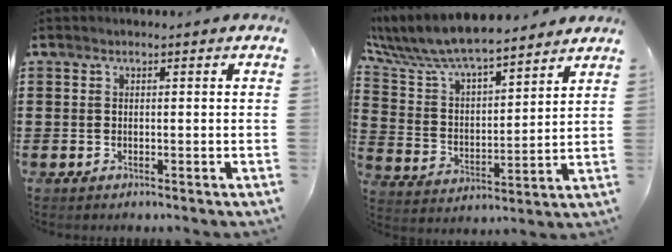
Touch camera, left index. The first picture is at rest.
{"total": 8.7, "force": [8.0, 1.6, 2.9], "torque": [-0.096, -0.045, 0.139]}